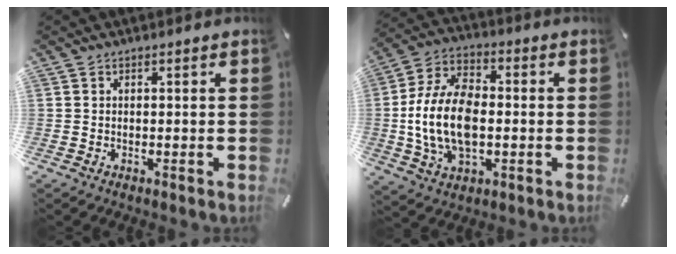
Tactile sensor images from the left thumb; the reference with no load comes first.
{"total": 15.9, "force": [-1.8, 10.3, 12.1], "torque": [-0.267, 0.005, -0.030]}